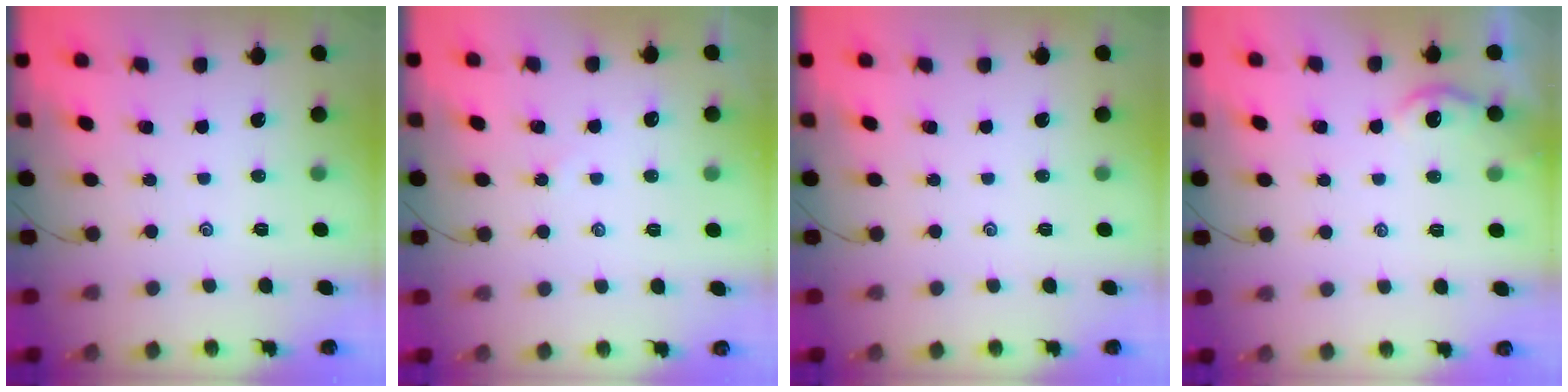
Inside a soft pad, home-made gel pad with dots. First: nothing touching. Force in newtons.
{"total": 2.8, "press": 2.8, "slide": 0.5}
{"total": 0.0}
{"total": 2.0, "press": 1.9, "slide": 0.5}